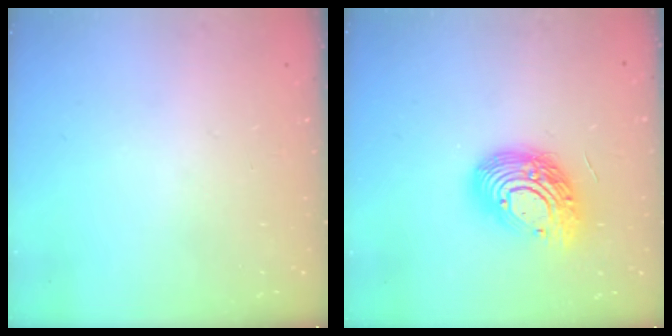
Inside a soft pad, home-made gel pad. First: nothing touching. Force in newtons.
{"total": 16.1, "press": 16.0, "slide": 1.3}